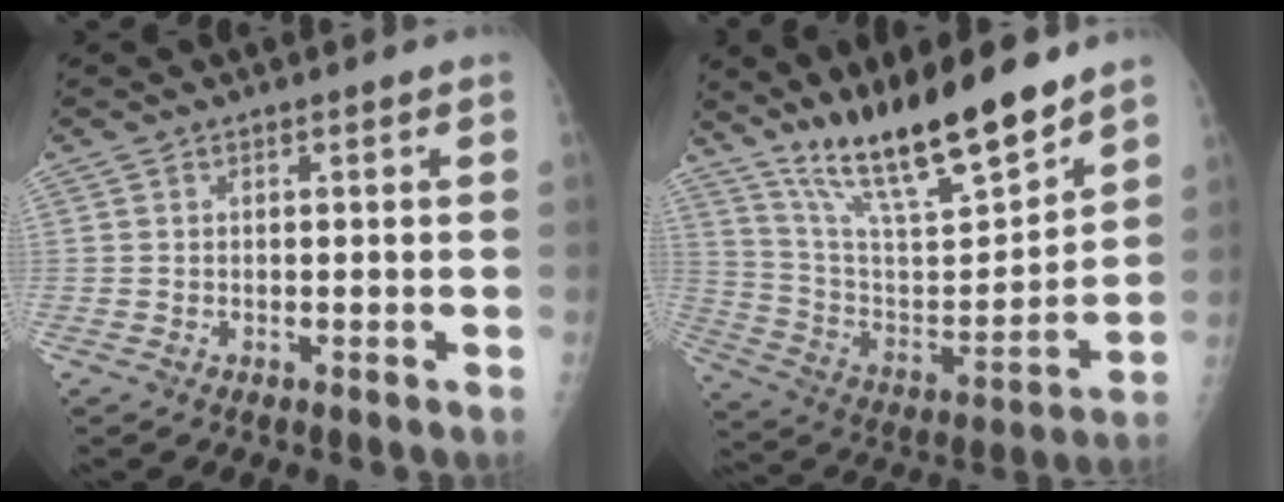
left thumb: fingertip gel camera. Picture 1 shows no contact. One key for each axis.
{"total": 20.9, "fx": 16.3, "fy": 4.1, "fz": 12.4, "tx": -0.184, "ty": -0.086, "tz": 0.294}